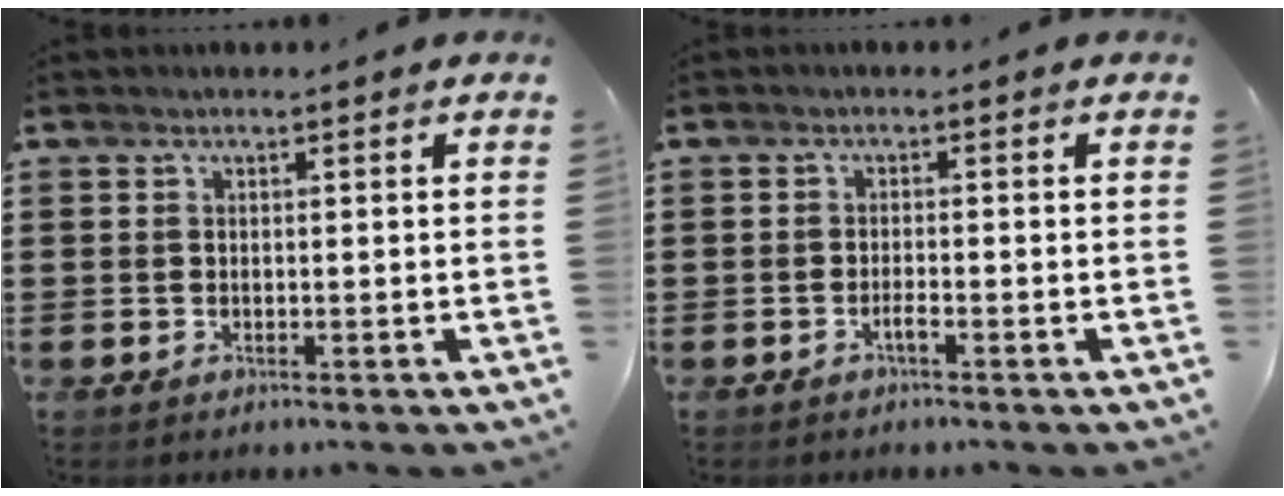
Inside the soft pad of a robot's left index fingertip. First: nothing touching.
{"total": 1.4, "force": [-0.8, 0.1, 1.1], "torque": [-0.020, -0.004, -0.014]}